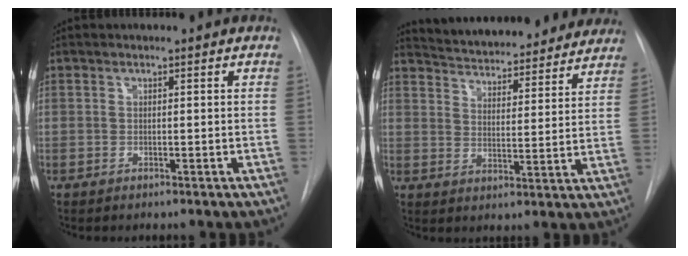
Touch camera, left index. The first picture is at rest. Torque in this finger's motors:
{"motor_torque": [0.08, -1.04, 0.35, 0.11]}